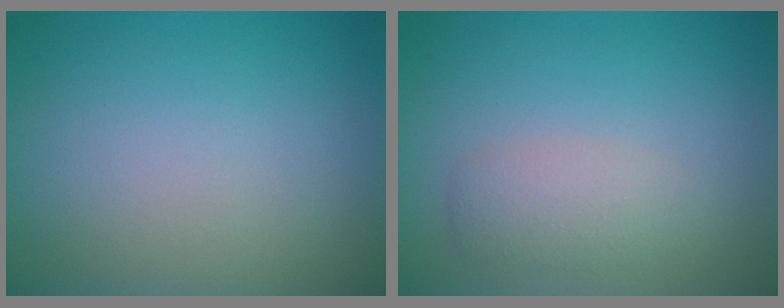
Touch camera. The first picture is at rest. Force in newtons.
{"total": 2.3, "press": 2.3, "slide": 0.1}